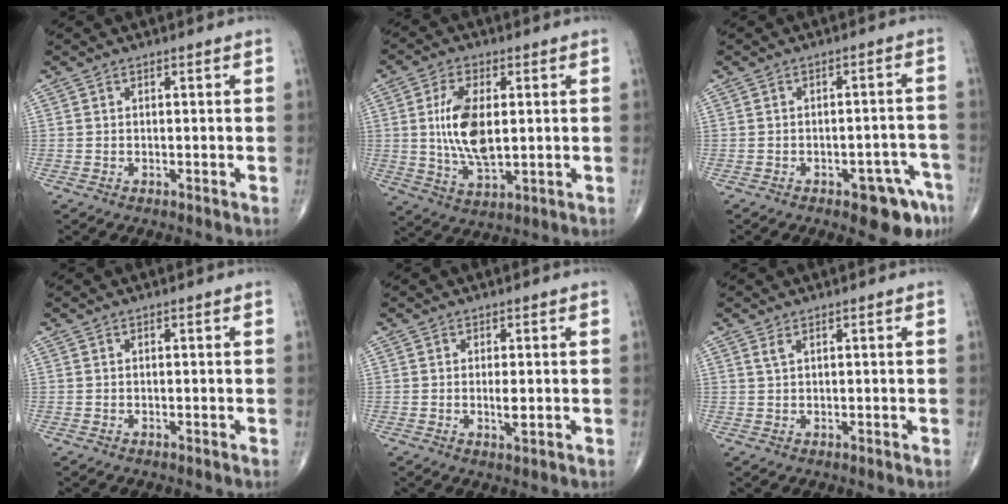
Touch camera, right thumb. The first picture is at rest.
{"total": 11.4, "force": [1.2, 5.5, 9.9], "torque": [-0.190, -0.011, 0.028]}
{"total": 7.8, "force": [-4.5, 3.1, 5.5], "torque": [-0.042, 0.032, -0.051]}
{"total": 0.0}
{"total": 2.2, "force": [-0.1, 0.5, 2.1], "torque": [-0.039, -0.006, -0.001]}
{"total": 1.1, "force": [0.7, 0.3, 0.8], "torque": [-0.017, 0.004, 0.018]}